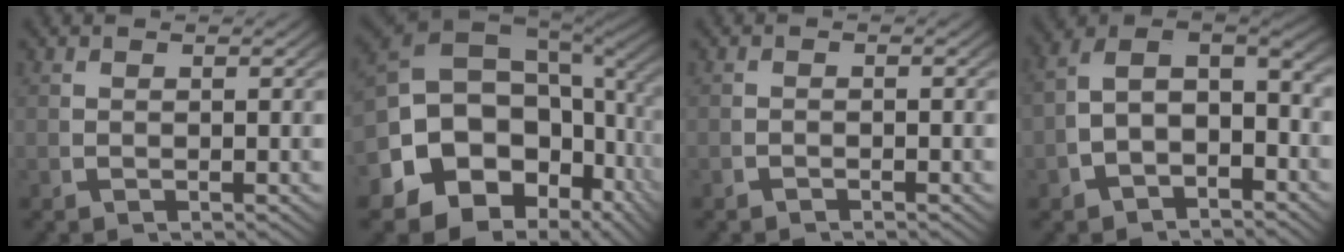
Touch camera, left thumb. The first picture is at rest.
{"total": 18.9, "force": [-2.1, 13.9, 12.7], "torque": [-0.252, -0.066, -0.008]}
{"total": 0.8, "force": [-0.8, 0.0, -0.1], "torque": [0.006, -0.001, -0.016]}
{"total": 10.6, "force": [-0.3, 8.2, 6.8], "torque": [-0.109, -0.002, -0.017]}